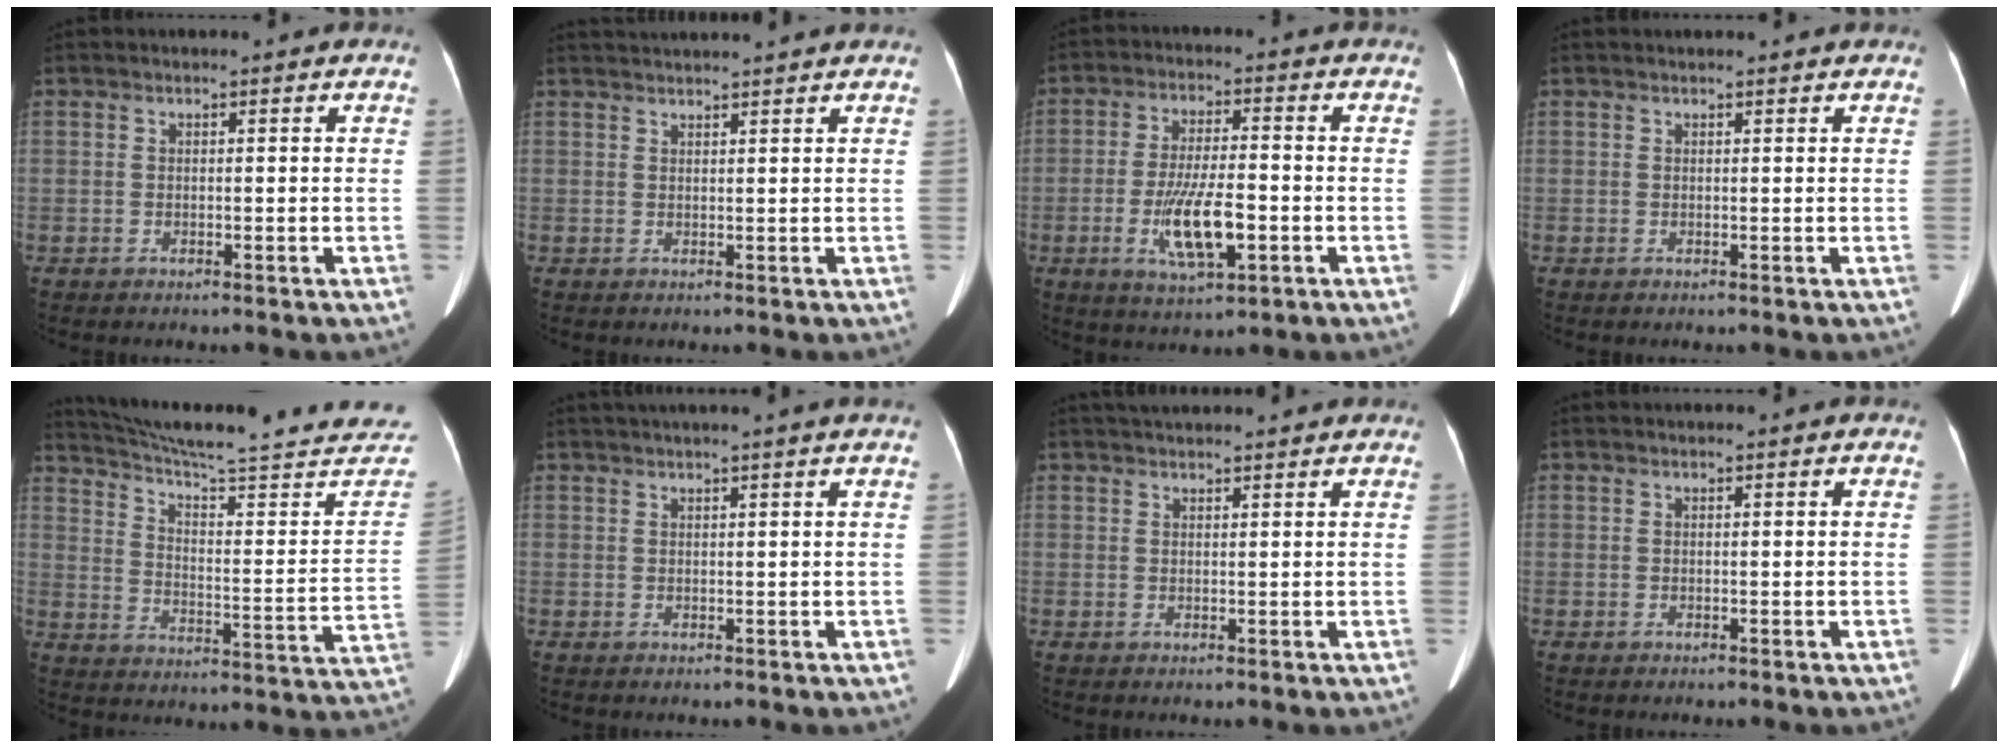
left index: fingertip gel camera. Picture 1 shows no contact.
{"total": 6.3, "force": [5.9, -0.9, 1.9], "torque": [-0.024, 0.031, 0.078]}
{"total": 9.3, "force": [-2.7, 2.3, 8.6], "torque": [-0.167, -0.009, -0.045]}
{"total": 2.4, "force": [2.2, 0.2, 0.8], "torque": [-0.011, 0.023, 0.028]}
{"total": 30.6, "force": [28.2, 1.1, 11.7], "torque": [-0.179, -0.112, 0.361]}
{"total": 4.9, "force": [4.0, -1.3, 2.4], "torque": [-0.028, 0.022, 0.055]}
{"total": 6.9, "force": [6.3, 0.8, 2.5], "torque": [-0.037, 0.038, 0.086]}
{"total": 0.6, "force": [0.6, 0.0, 0.2], "torque": [-0.002, 0.012, 0.010]}